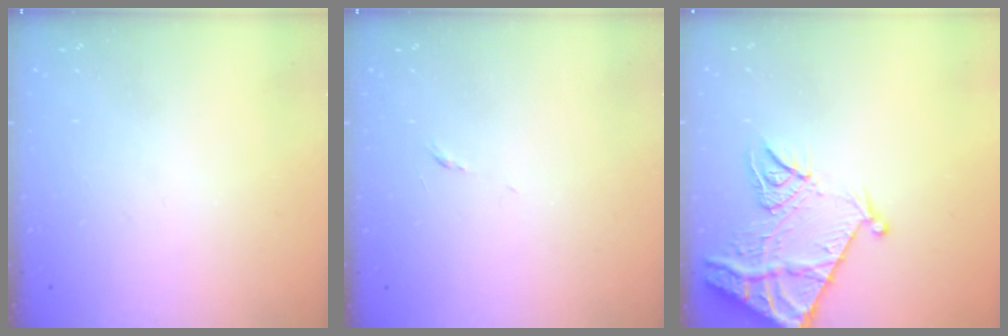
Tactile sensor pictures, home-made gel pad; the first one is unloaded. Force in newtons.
{"total": 3.9, "press": 3.8, "slide": 0.9}
{"total": 12.8, "press": 12.7, "slide": 1.2}